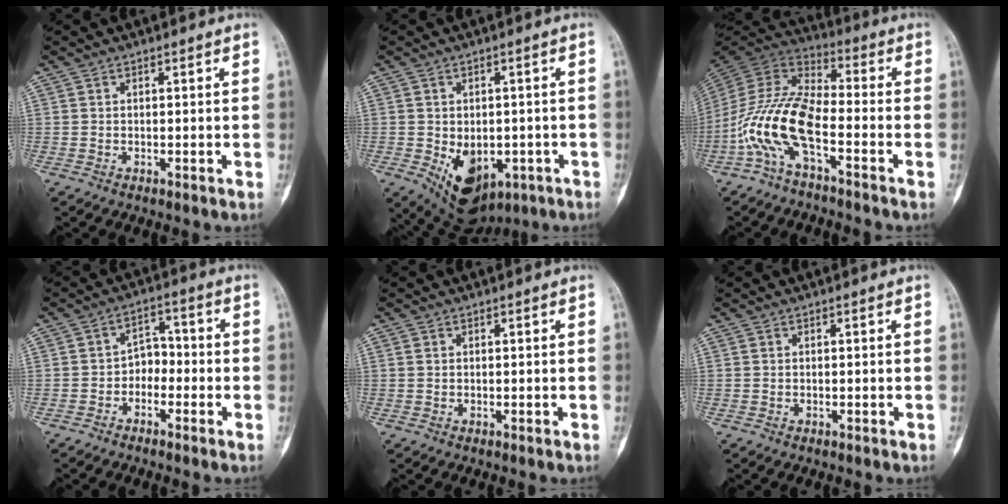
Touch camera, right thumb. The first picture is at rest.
{"total": 11.3, "force": [-3.8, 7.6, 7.6], "torque": [-0.088, 0.001, -0.036]}
{"total": 13.5, "force": [-5.6, 4.9, 11.2], "torque": [-0.242, 0.056, -0.119]}
{"total": 4.6, "force": [-1.9, 3.4, 2.4], "torque": [-0.009, 0.033, -0.045]}
{"total": 0.6, "force": [0.3, 0.4, 0.3], "torque": [-0.007, 0.003, 0.007]}
{"total": 0.0}